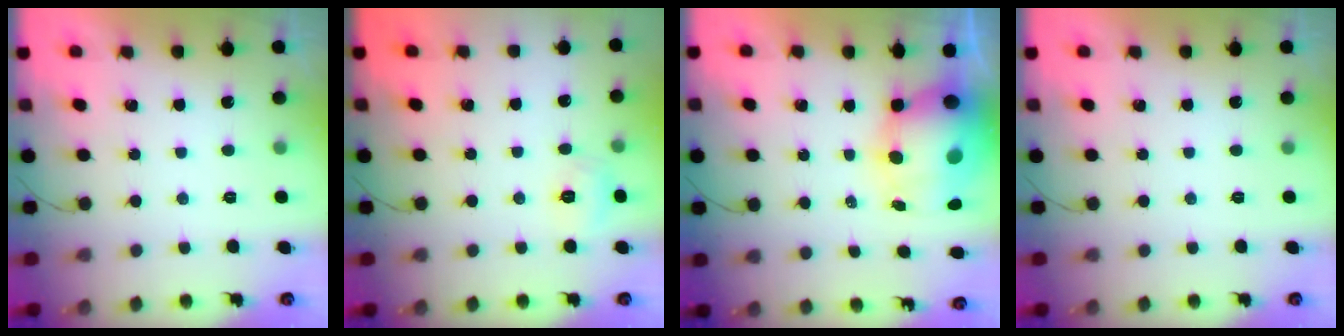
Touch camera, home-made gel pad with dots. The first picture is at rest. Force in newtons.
{"total": 5.2, "press": 5.1, "slide": 1.1}
{"total": 14.4, "press": 14.0, "slide": 3.7}
{"total": 0.0}